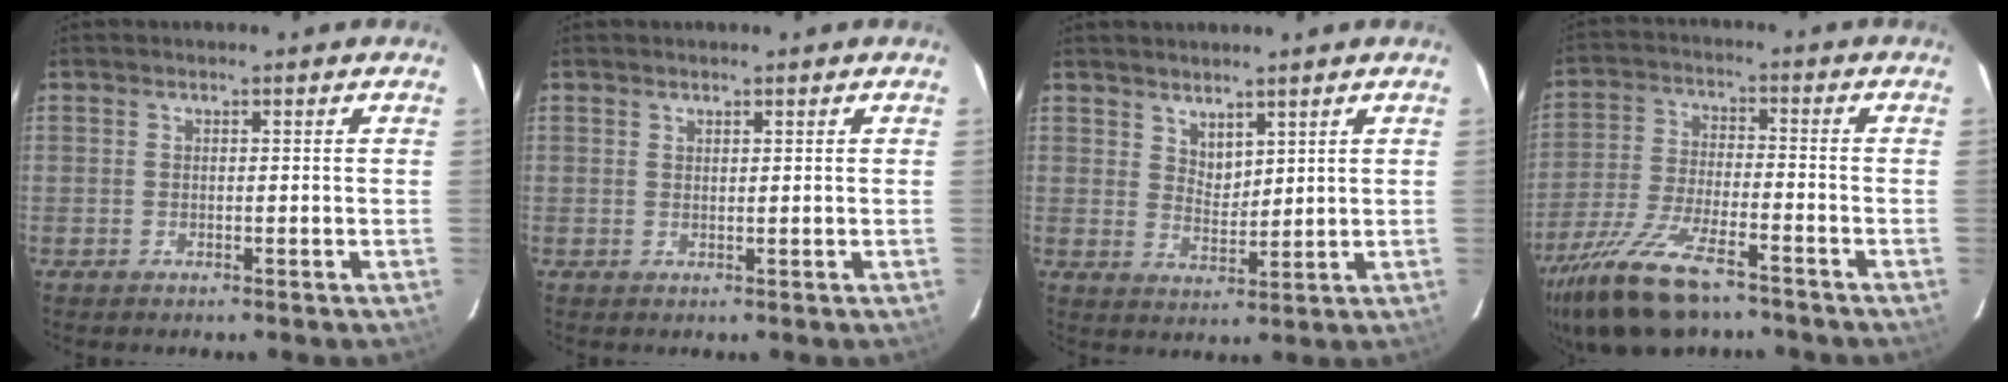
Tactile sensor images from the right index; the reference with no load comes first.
{"total": 0.7, "force": [0.6, 0.1, 0.3], "torque": [-0.006, 0.001, 0.012]}
{"total": 3.9, "force": [3.1, 1.7, 1.5], "torque": [-0.020, -0.002, 0.058]}
{"total": 16.6, "force": [-12.0, 5.4, 10.0], "torque": [-0.222, -0.037, -0.221]}